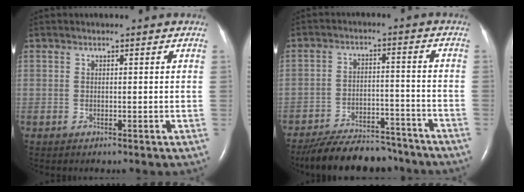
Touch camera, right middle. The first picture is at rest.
{"total": 14.4, "force": [-12.9, 4.2, 4.8], "torque": [-0.084, 0.005, -0.189]}